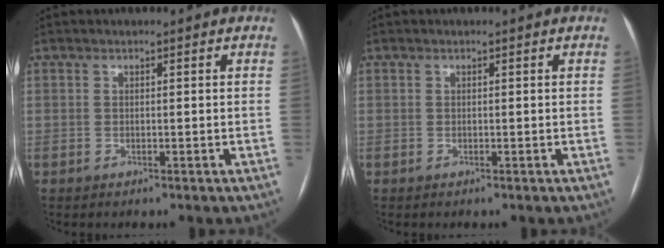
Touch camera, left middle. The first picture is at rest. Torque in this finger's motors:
{"motor_torque": [0.02, -0.12, 0.00, 0.00]}